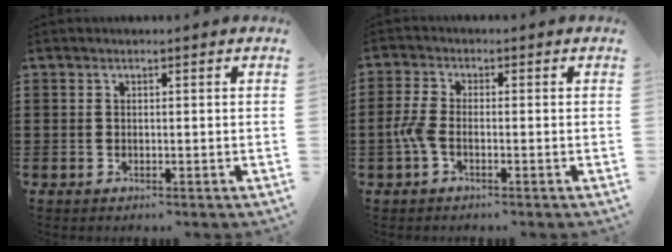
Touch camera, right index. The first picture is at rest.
{"total": 3.4, "force": [-1.3, 1.3, 2.9], "torque": [-0.080, -0.006, -0.030]}